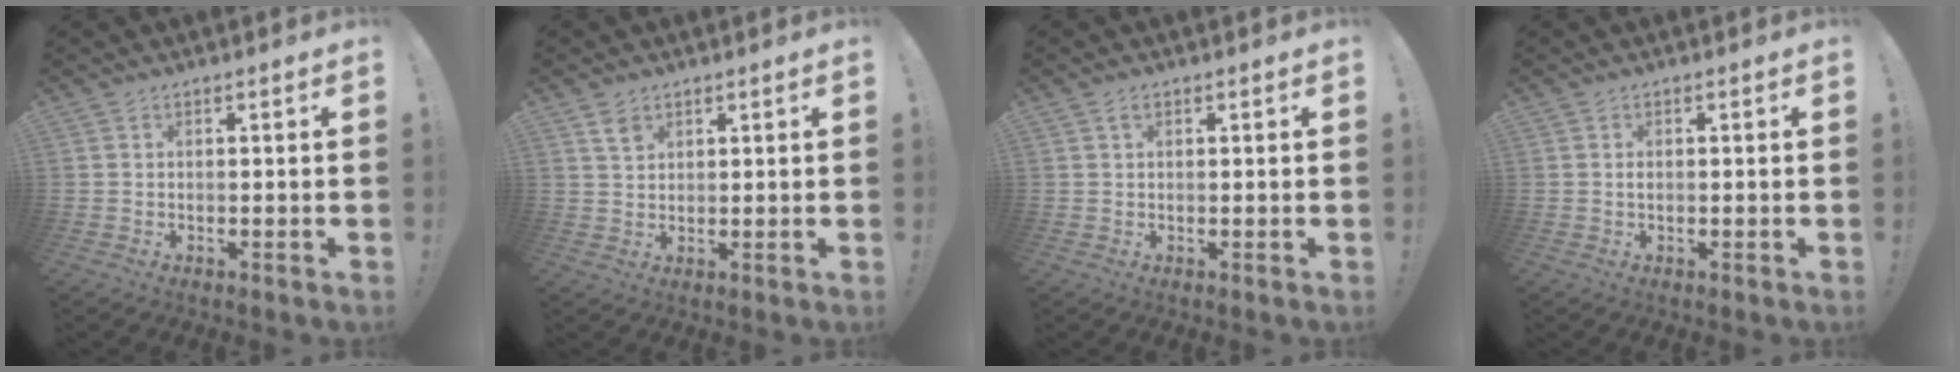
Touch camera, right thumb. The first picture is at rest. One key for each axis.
{"total": 3.3, "fx": 2.1, "fy": 2.1, "fz": 1.4, "tx": -0.015, "ty": -0.010, "tz": 0.038}
{"total": 1.5, "fx": 0.8, "fy": 0.9, "fz": 1.0, "tx": -0.018, "ty": 0.001, "tz": 0.015}
{"total": 0.5, "fx": 0.0, "fy": 0.4, "fz": 0.4, "tx": -0.010, "ty": 0.004, "tz": -0.001}